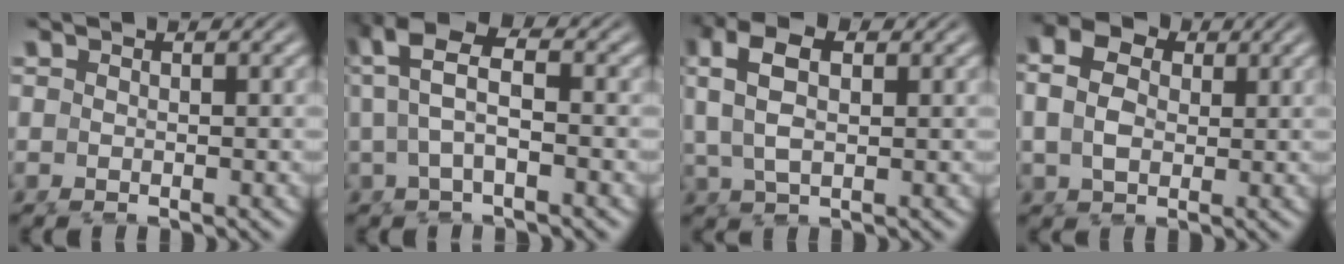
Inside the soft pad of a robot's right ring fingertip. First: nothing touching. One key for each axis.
{"total": 6.2, "fx": 1.9, "fy": 3.4, "fz": 4.8, "tx": -0.100, "ty": 0.007, "tz": 0.025}
{"total": 5.8, "fx": 2.0, "fy": 3.4, "fz": 4.2, "tx": -0.101, "ty": 0.005, "tz": 0.033}
{"total": 5.6, "fx": 1.2, "fy": 4.3, "fz": 3.4, "tx": -0.069, "ty": -0.004, "tz": 0.018}